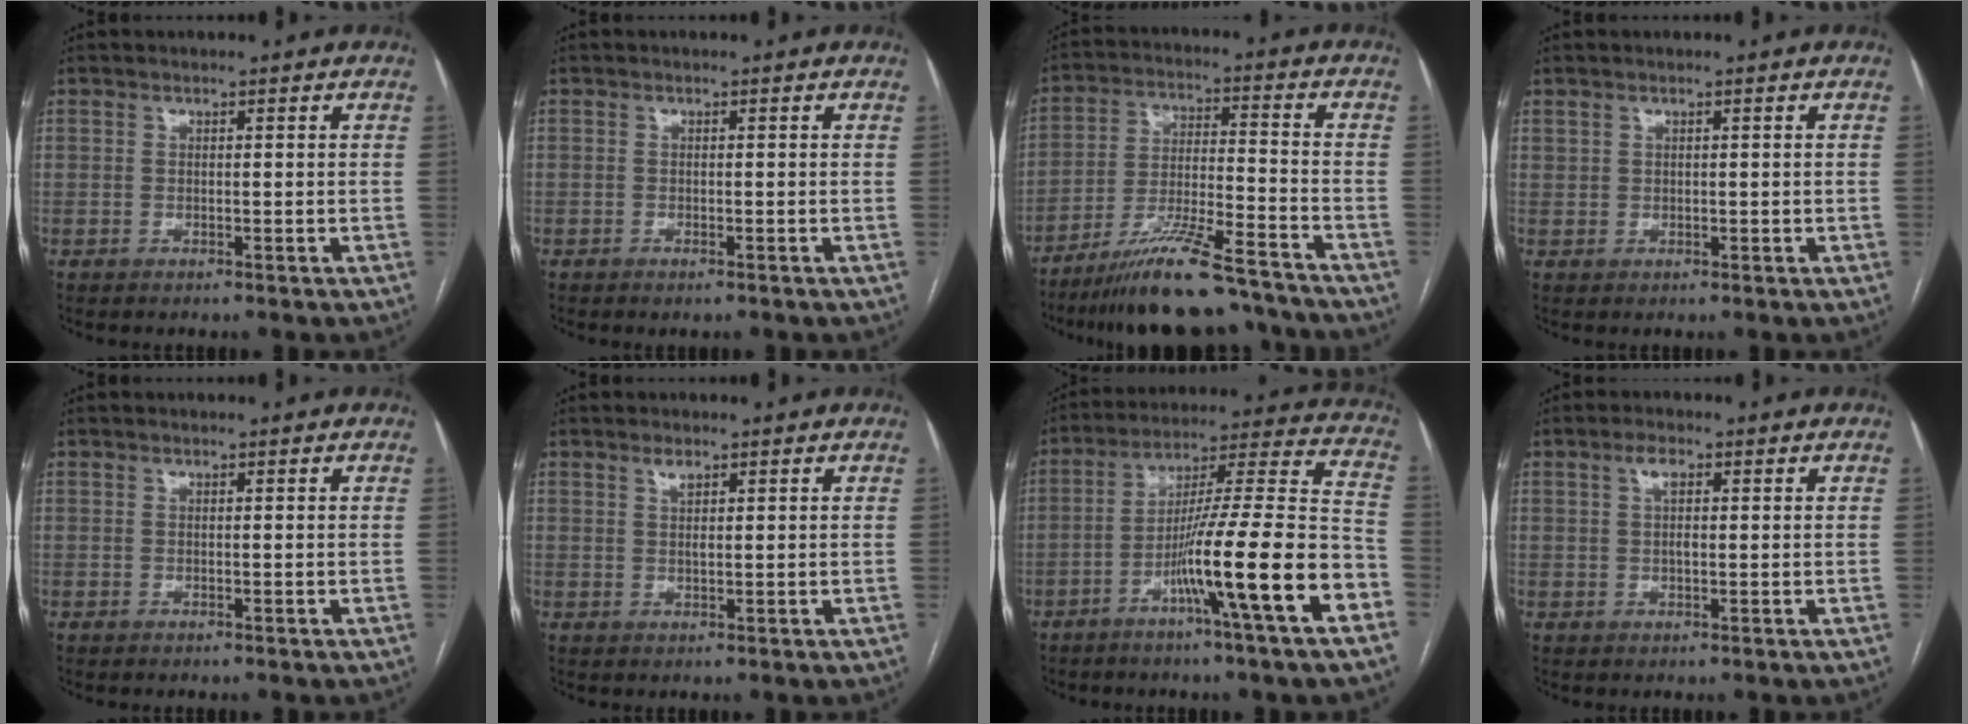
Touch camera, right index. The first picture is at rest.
{"total": 0.7, "force": [-0.5, 0.2, 0.4], "torque": [-0.005, -0.001, -0.005]}
{"total": 15.9, "force": [-13.7, 1.5, 8.0], "torque": [-0.146, -0.004, -0.230]}
{"total": 0.8, "force": [0.5, 0.6, 0.3], "torque": [-0.002, 0.003, 0.013]}
{"total": 0.0}
{"total": 1.6, "force": [1.1, 0.6, 1.1], "torque": [-0.023, 0.002, 0.022]}
{"total": 18.3, "force": [-8.0, -0.9, 16.4], "torque": [-0.254, -0.001, -0.133]}
{"total": 2.5, "force": [0.8, 1.1, 2.1], "torque": [-0.043, 0.009, 0.016]}